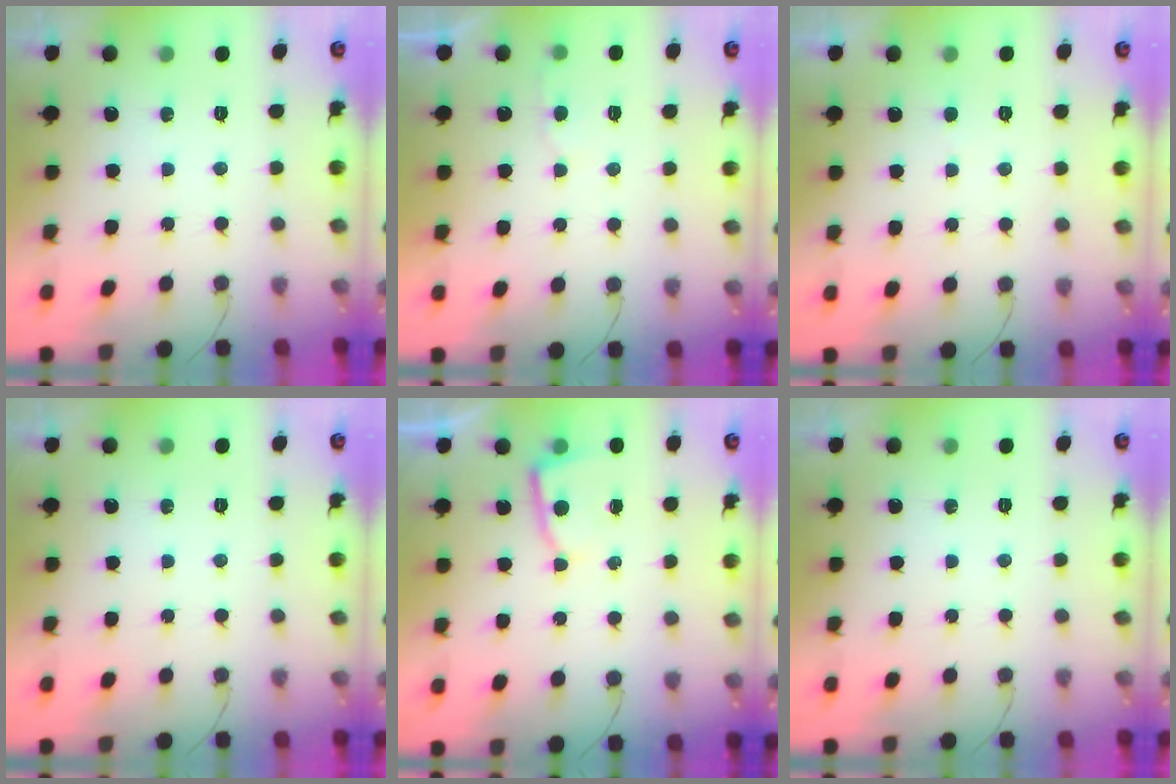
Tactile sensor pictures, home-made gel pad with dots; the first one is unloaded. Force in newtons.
{"total": 2.7, "press": 2.7, "slide": 0.3}
{"total": 1.9, "press": 1.9, "slide": 0.3}
{"total": 0.0}
{"total": 5.3, "press": 5.3, "slide": 0.6}
{"total": 0.0}